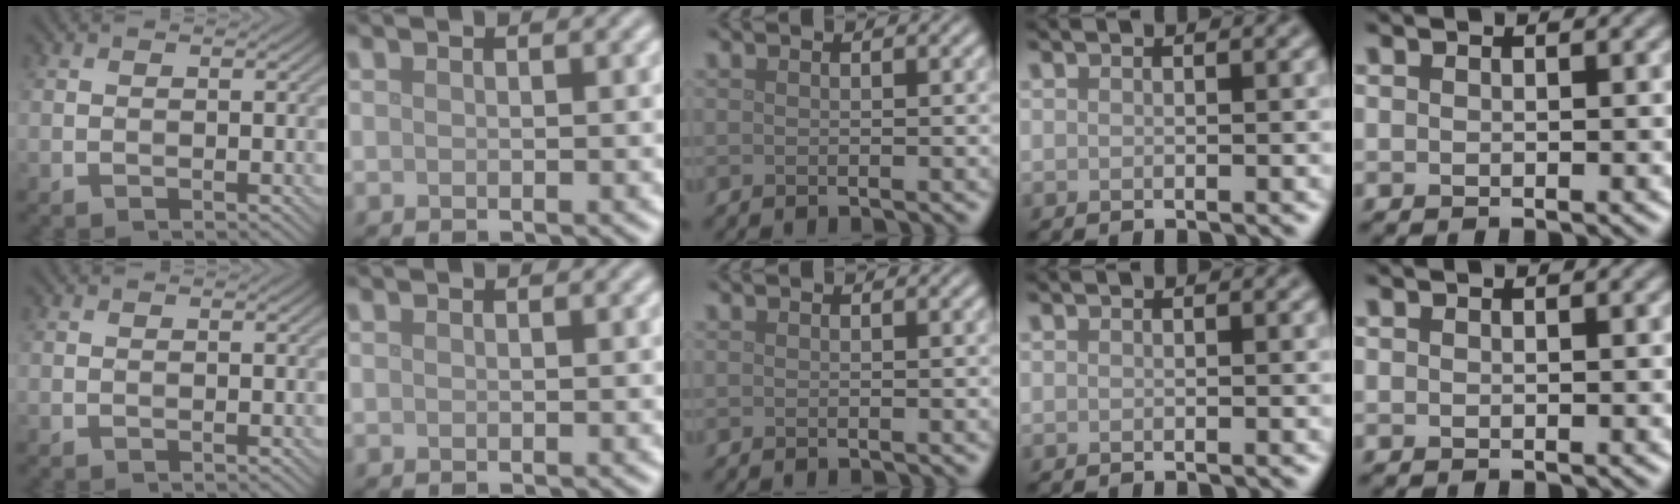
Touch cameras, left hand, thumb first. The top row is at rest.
{}